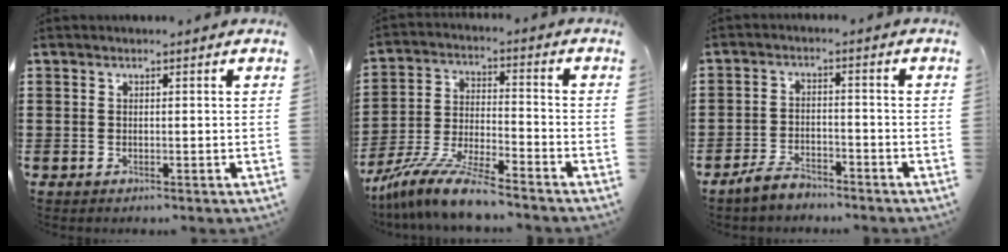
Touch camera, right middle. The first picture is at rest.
{"total": 9.8, "force": [-8.9, 0.5, 4.0], "torque": [-0.082, 0.011, -0.177]}
{"total": 3.6, "force": [-3.4, 1.0, 1.0], "torque": [-0.027, 0.007, -0.070]}